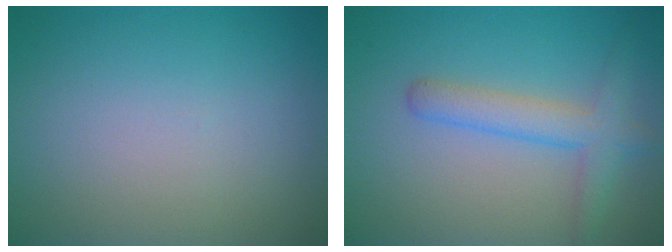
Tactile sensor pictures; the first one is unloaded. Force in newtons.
{"total": 3.5, "press": 3.5, "slide": 0.2}